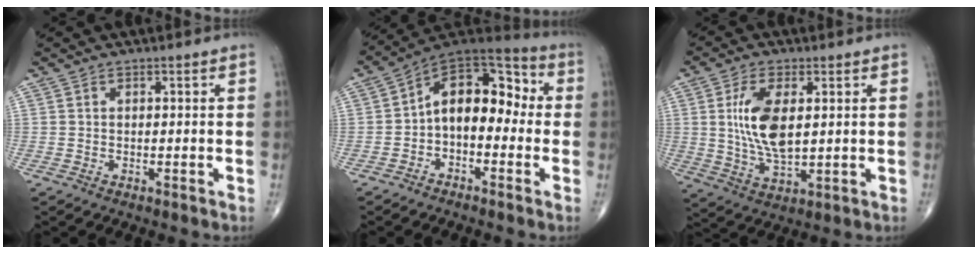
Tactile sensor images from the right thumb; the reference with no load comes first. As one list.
[{"total": 13.3, "force": [-1.0, 8.3, 10.4], "torque": [-0.121, 0.051, -0.034]}, {"total": 10.6, "force": [1.7, 5.0, 9.2], "torque": [-0.179, -0.013, 0.039]}]